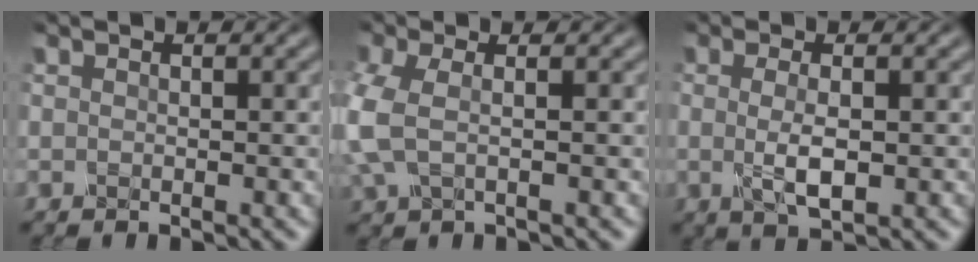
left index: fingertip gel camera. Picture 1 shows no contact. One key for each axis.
{"total": 4.2, "fx": -0.3, "fy": 2.1, "fz": 3.6, "tx": -0.106, "ty": -0.001, "tz": -0.009}
{"total": 3.1, "fx": -0.1, "fy": 0.9, "fz": 3.0, "tx": -0.061, "ty": -0.004, "tz": 0.000}